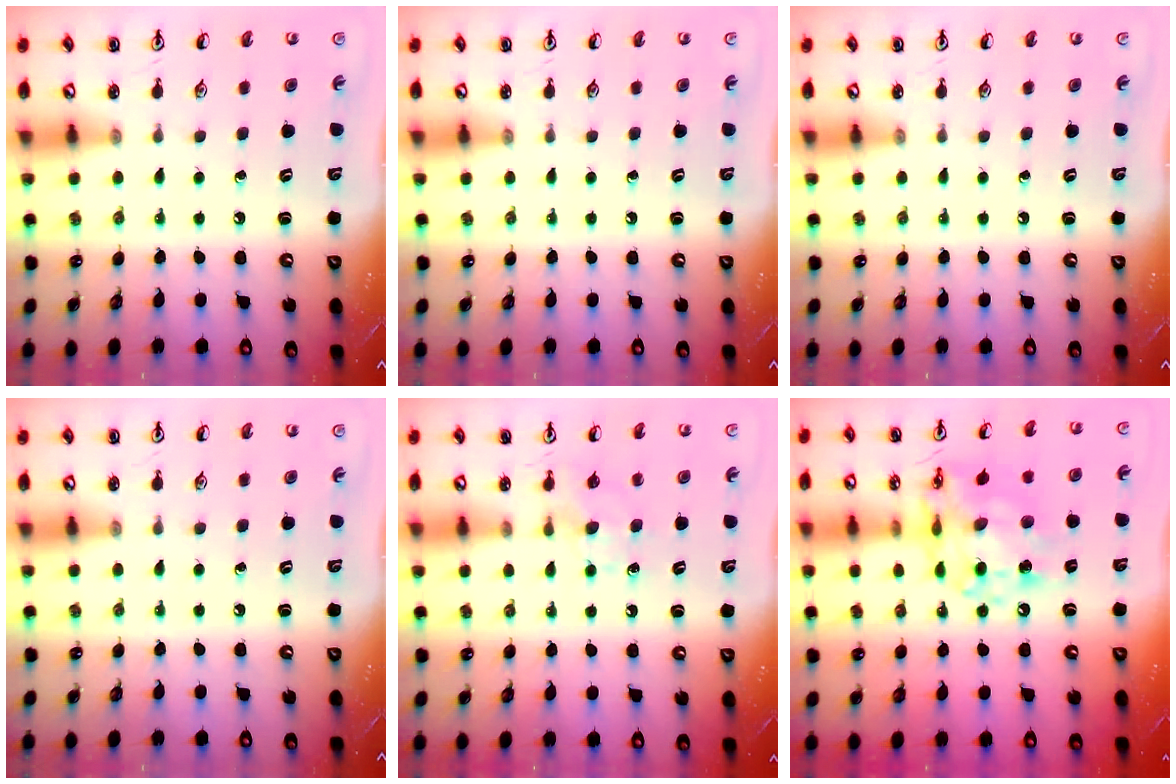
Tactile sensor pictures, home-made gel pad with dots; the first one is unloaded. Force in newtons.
{"total": 0.0}
{"total": 0.0}
{"total": 0.0}
{"total": 6.0, "press": 6.0, "slide": 0.7}
{"total": 14.0, "press": 13.9, "slide": 1.4}